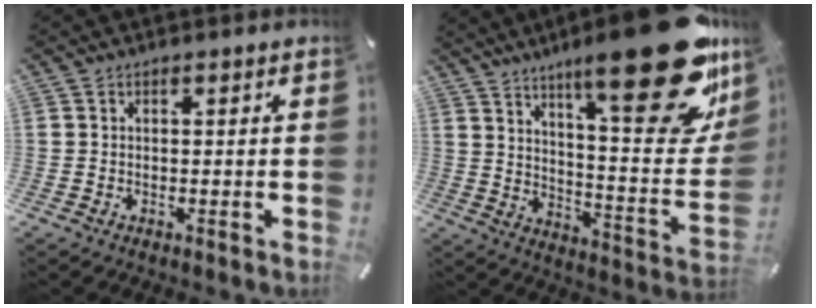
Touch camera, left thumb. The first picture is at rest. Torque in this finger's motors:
{"motor_torque": [2.47, 2.53, 2.77, 0.00, 0.70]}